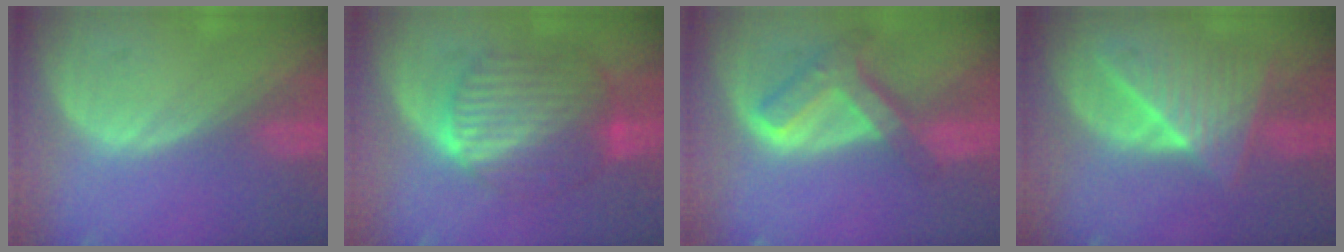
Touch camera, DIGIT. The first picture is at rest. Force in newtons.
{"total": 10.1, "press": 10.0, "slide": 0.9}
{"total": 7.7, "press": 6.5, "slide": 4.1}
{"total": 7.7, "press": 7.6, "slide": 1.2}